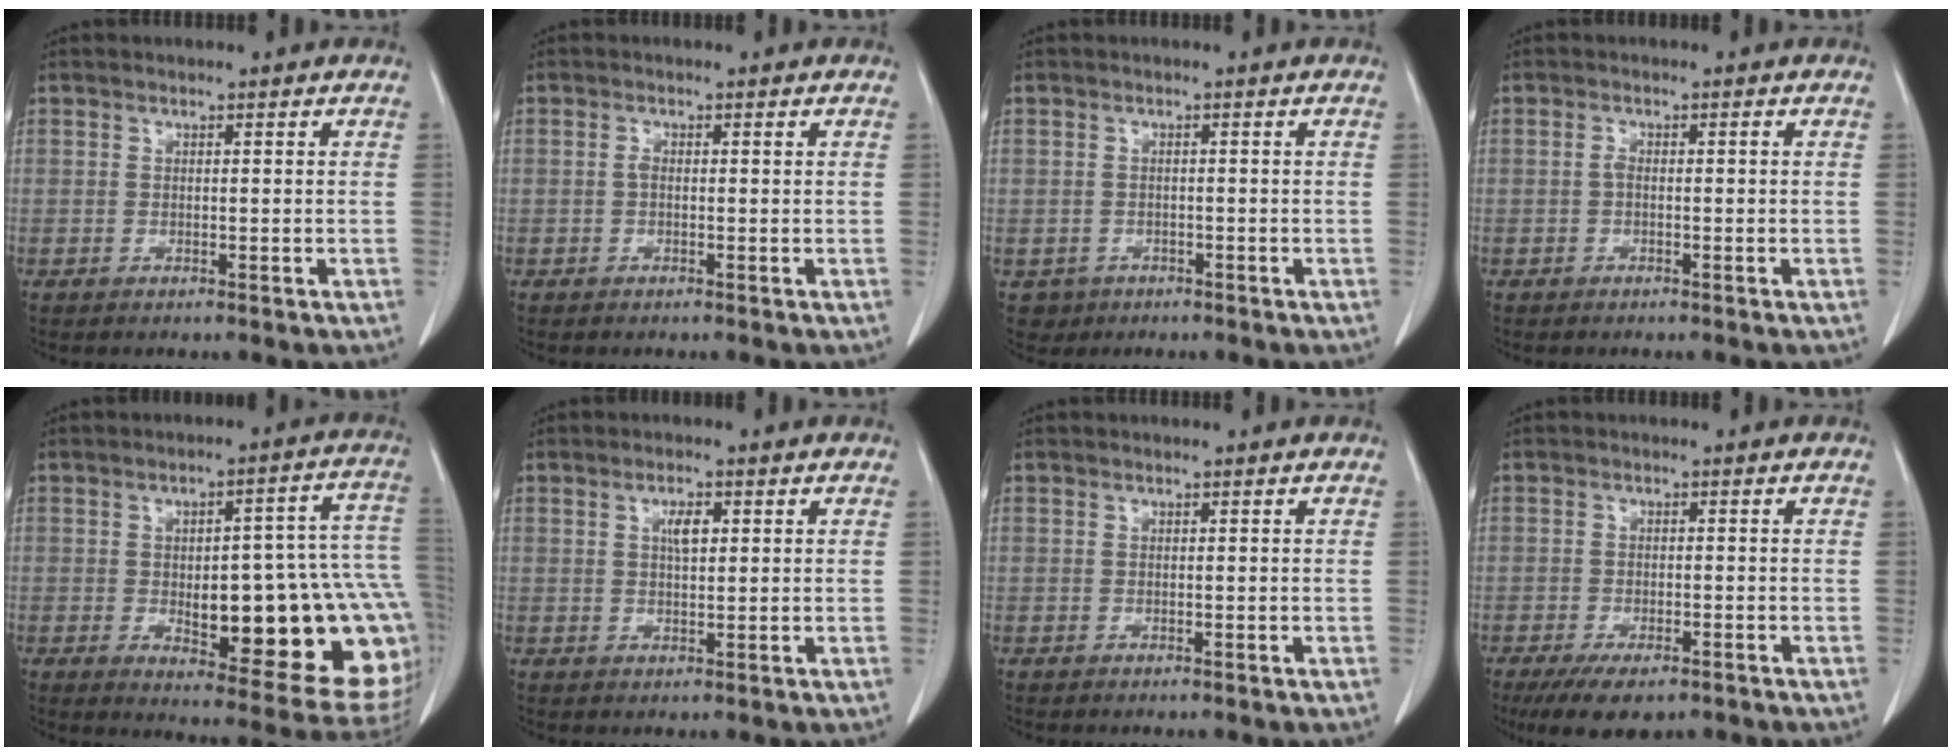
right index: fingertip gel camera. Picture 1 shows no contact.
{"total": 0.9, "force": [0.2, 0.4, 0.8], "torque": [-0.013, 0.003, 0.003]}
{"total": 2.4, "force": [-1.1, 2.2, 0.0], "torque": [0.002, 0.007, -0.012]}
{"total": 1.1, "force": [-0.1, 0.4, 1.0], "torque": [-0.015, 0.004, -0.001]}
{"total": 23.7, "force": [-3.6, 6.1, 22.6], "torque": [-0.201, 0.025, -0.021]}
{"total": 2.6, "force": [0.9, 0.9, 2.3], "torque": [-0.043, 0.000, 0.016]}
{"total": 0.0}
{"total": 6.8, "force": [-4.7, 2.7, 4.0], "torque": [-0.064, -0.010, -0.075]}